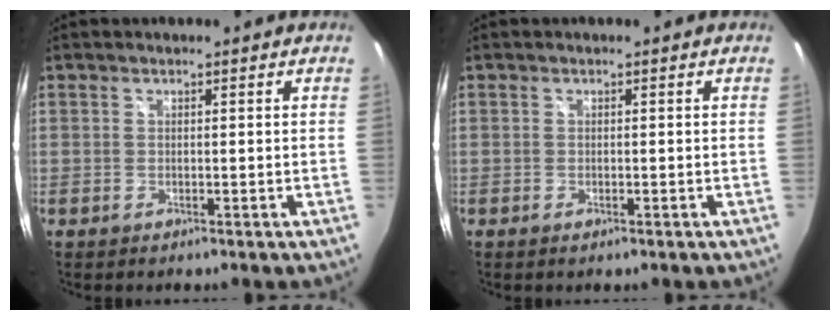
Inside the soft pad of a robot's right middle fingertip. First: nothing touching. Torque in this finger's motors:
{"motor_torque": [-0.54, -0.05, 0.03, -0.01]}